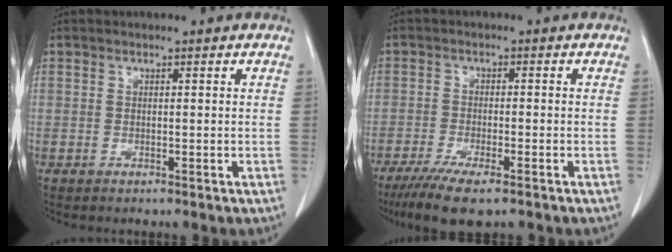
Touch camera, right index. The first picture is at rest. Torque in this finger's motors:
{"motor_torque": [0.69, -0.66, 0.33, 0.10]}